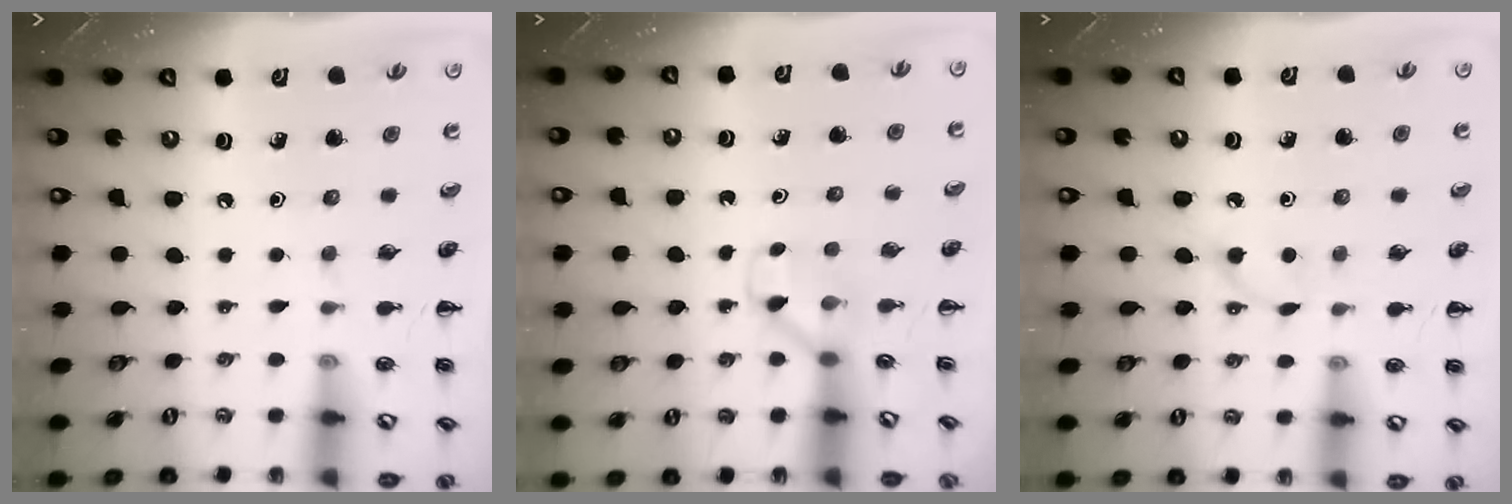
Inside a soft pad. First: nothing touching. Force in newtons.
{"total": 2.8, "press": 2.6, "slide": 0.9}
{"total": 2.8, "press": 2.7, "slide": 0.9}